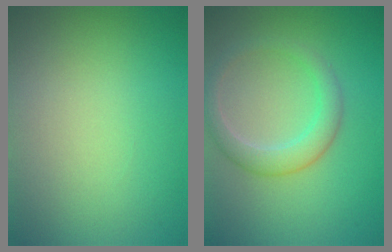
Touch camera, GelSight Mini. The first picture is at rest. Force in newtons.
{"total": 3.0, "press": 3.0, "slide": 0.1}